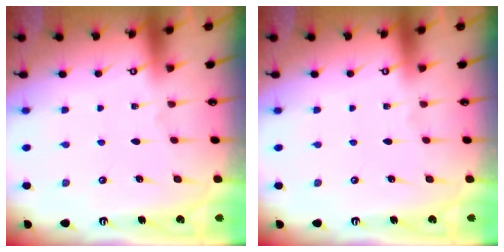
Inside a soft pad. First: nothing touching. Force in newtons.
{"total": 0.0}